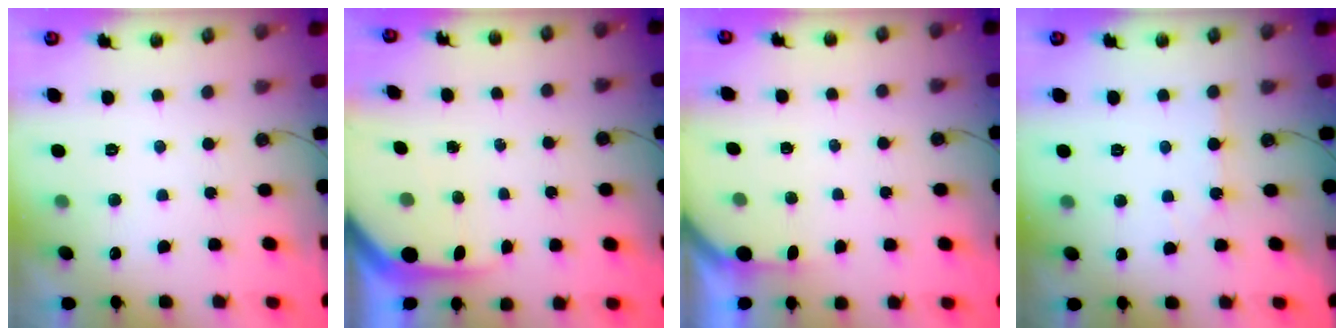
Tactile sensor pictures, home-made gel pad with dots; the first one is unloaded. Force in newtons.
{"total": 5.5, "press": 5.5, "slide": 0.6}
{"total": 1.2, "press": 1.2, "slide": 0.1}
{"total": 3.2, "press": 3.2, "slide": 0.5}